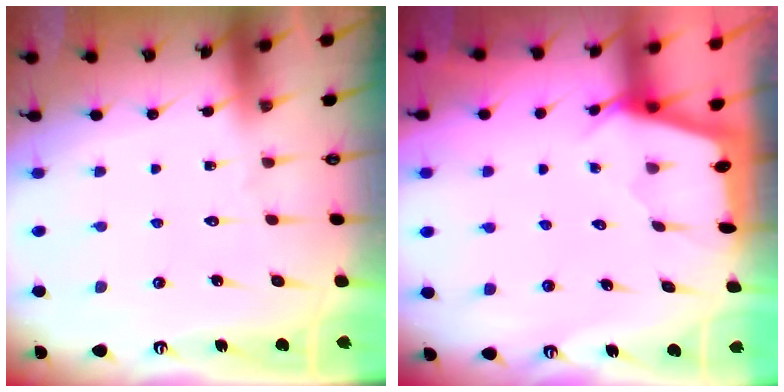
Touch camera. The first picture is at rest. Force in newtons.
{"total": 2.3, "press": 2.3, "slide": 0.3}